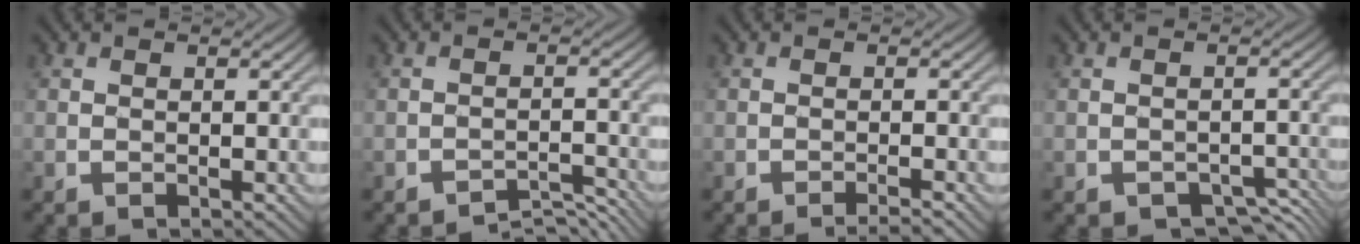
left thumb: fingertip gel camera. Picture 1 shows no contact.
{"total": 3.1, "force": [-3.1, -0.4, 0.0], "torque": [0.008, 0.010, -0.053]}
{"total": 1.3, "force": [-1.1, -0.5, 0.5], "torque": [-0.015, 0.005, -0.025]}
{"total": 2.5, "force": [-2.0, 1.1, 1.0], "torque": [-0.018, -0.005, -0.025]}